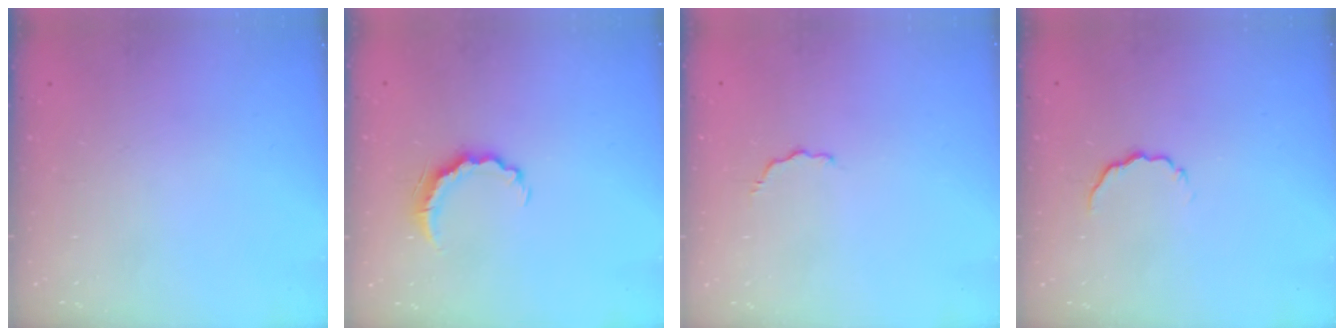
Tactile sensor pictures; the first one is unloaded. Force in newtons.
{"total": 5.6, "press": 5.6, "slide": 0.7}
{"total": 3.7, "press": 3.7, "slide": 0.8}
{"total": 4.4, "press": 4.3, "slide": 1.0}